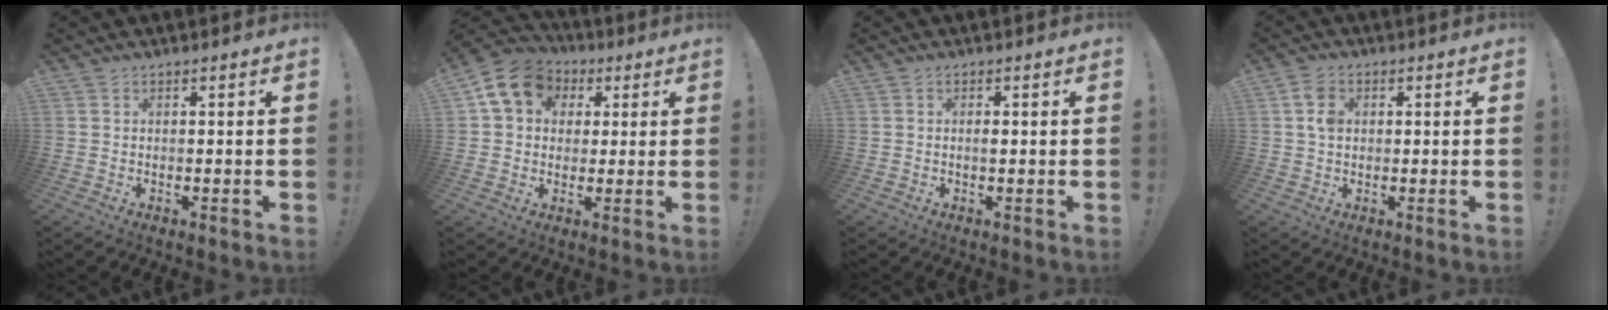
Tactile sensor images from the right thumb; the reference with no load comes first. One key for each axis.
{"total": 12.1, "fx": 4.4, "fy": 9.7, "fz": 5.7, "tx": -0.083, "ty": -0.009, "tz": 0.089}
{"total": 0.7, "fx": -0.2, "fy": 0.2, "fz": 0.7, "tx": -0.009, "ty": -0.002, "tz": -0.005}
{"total": 5.4, "fx": 1.0, "fy": 3.8, "fz": 3.6, "tx": -0.056, "ty": 0.007, "tz": 0.020}